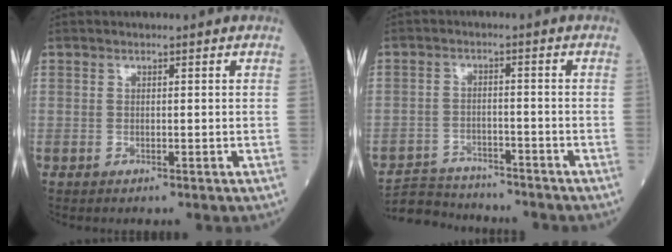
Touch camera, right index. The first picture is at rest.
{"total": 6.6, "force": [-6.5, 1.4, 0.5], "torque": [-0.014, 0.000, -0.106]}